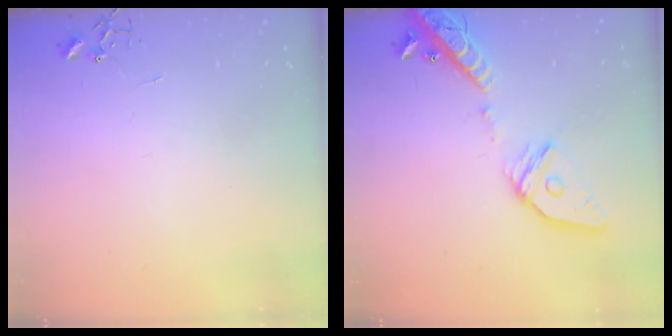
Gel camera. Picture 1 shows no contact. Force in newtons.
{"total": 18.3, "press": 17.9, "slide": 3.6}